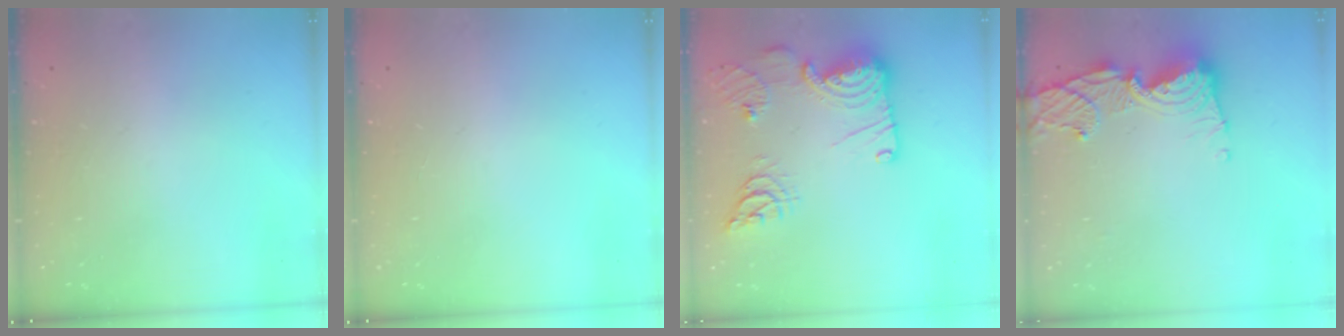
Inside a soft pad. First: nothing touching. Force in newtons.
{"total": 0.0}
{"total": 18.8, "press": 18.6, "slide": 2.3}
{"total": 12.9, "press": 12.8, "slide": 1.6}